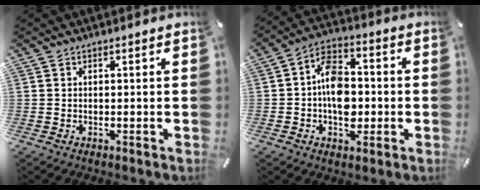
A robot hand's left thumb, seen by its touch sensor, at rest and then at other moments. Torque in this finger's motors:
{"motor_torque": [0.70, 1.74, 1.05, -0.06, 0.39]}